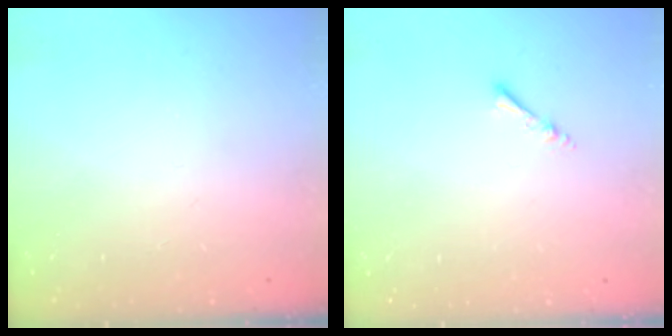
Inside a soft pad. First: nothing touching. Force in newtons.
{"total": 2.2, "press": 2.1, "slide": 0.4}